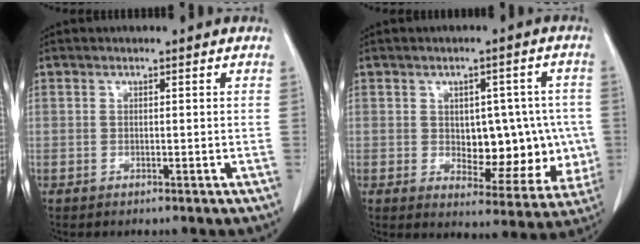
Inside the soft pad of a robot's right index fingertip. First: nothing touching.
{"total": 11.4, "force": [-0.2, 6.5, 9.4], "torque": [-0.100, 0.018, 0.019]}